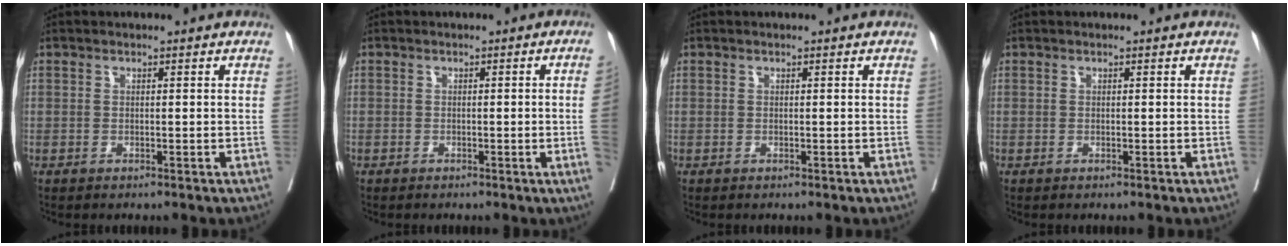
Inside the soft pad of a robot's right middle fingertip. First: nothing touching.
{"total": 2.4, "force": [-0.4, -0.9, 2.1], "torque": [-0.023, -0.003, -0.004]}
{"total": 0.0}
{"total": 0.0}